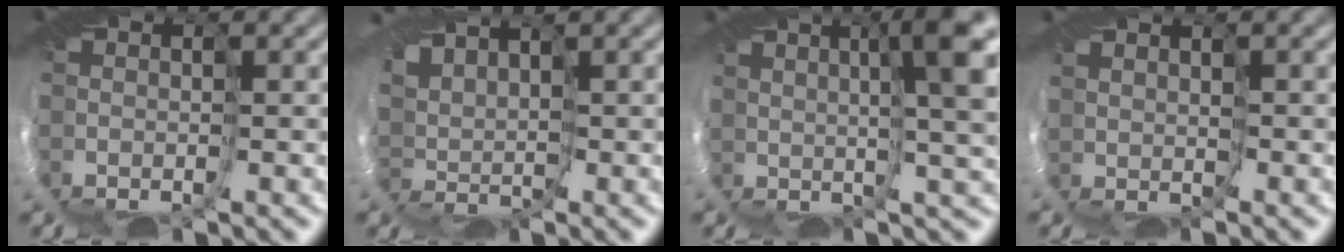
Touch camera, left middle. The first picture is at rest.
{"total": 3.8, "force": [3.1, 1.6, 1.4], "torque": [-0.040, 0.003, 0.054]}
{"total": 7.6, "force": [2.6, 0.9, 7.1], "torque": [-0.091, 0.013, 0.039]}
{"total": 0.8, "force": [0.8, -0.2, -0.2], "torque": [0.000, -0.002, 0.013]}